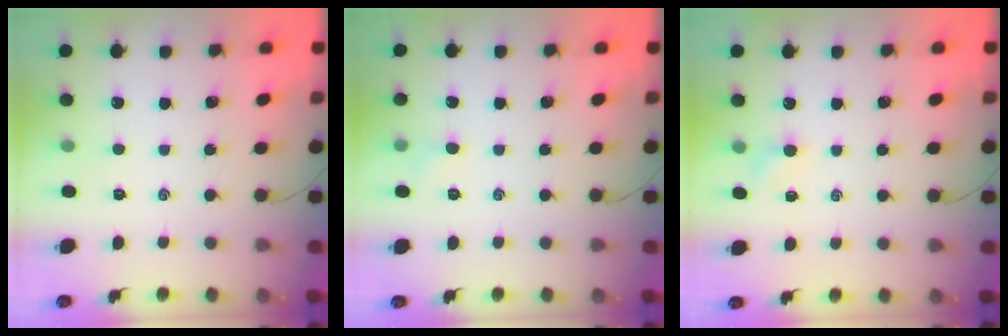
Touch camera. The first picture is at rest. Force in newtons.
{"total": 3.9, "press": 3.7, "slide": 1.2}
{"total": 3.1, "press": 2.9, "slide": 1.0}